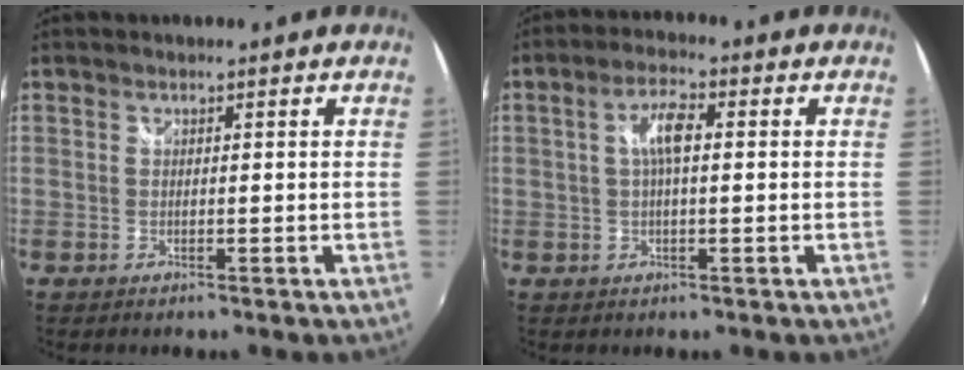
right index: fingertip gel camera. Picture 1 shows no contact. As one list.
[{"total": 5.0, "force": [0.6, 1.5, 4.7], "torque": [-0.088, 0.010, 0.012]}]